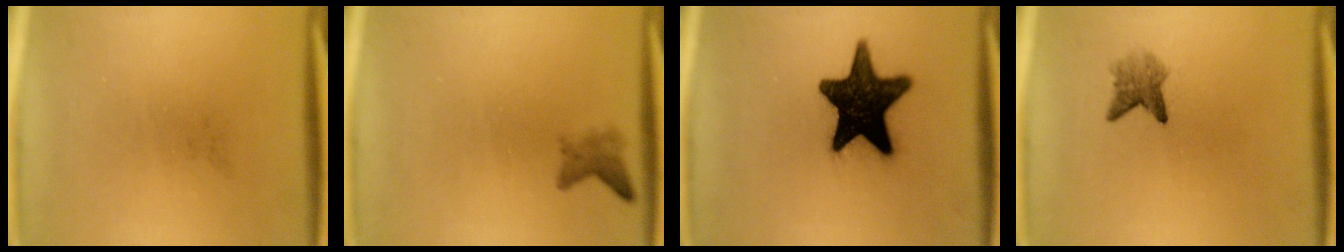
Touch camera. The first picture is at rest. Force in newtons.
{"total": 1.7}
{"total": 16.6}
{"total": 2.6}